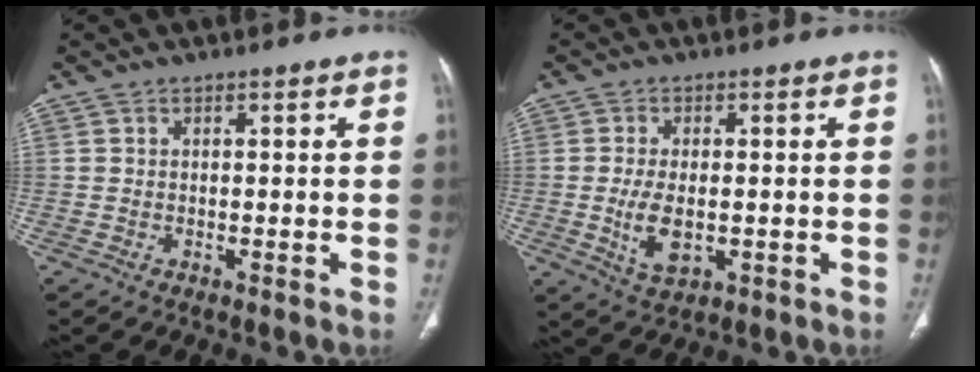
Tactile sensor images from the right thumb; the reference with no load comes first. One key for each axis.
{"total": 6.7, "fx": -1.0, "fy": 3.6, "fz": 5.5, "tx": -0.106, "ty": -0.008, "tz": -0.009}